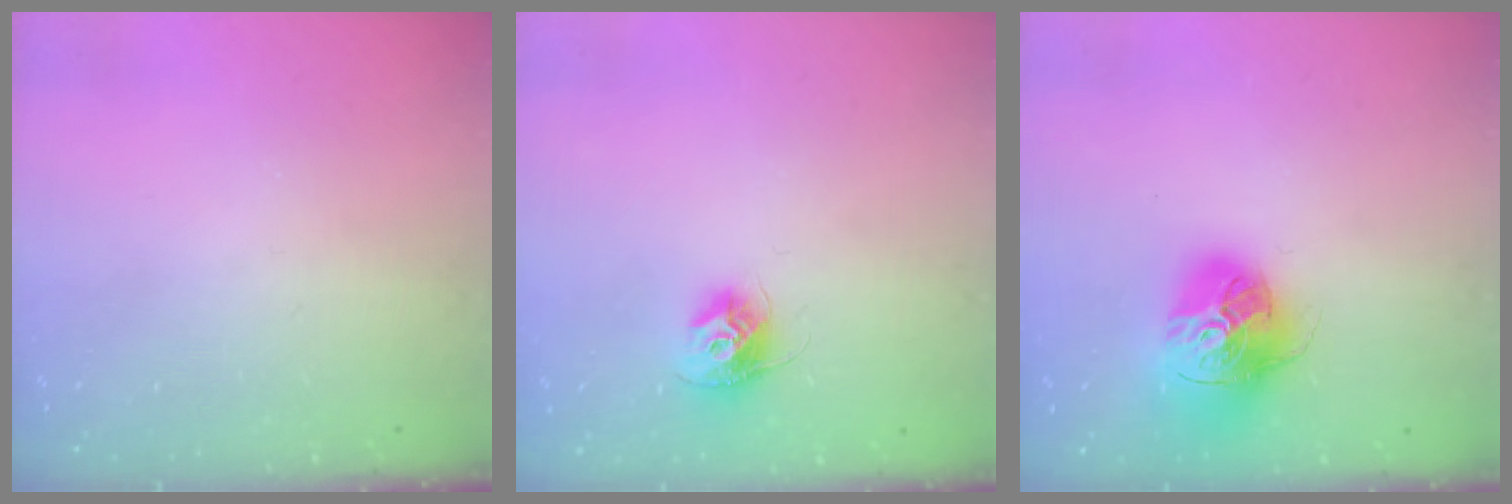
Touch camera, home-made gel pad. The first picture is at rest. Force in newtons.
{"total": 9.5, "press": 9.5, "slide": 0.2}
{"total": 17.5, "press": 17.3, "slide": 2.0}